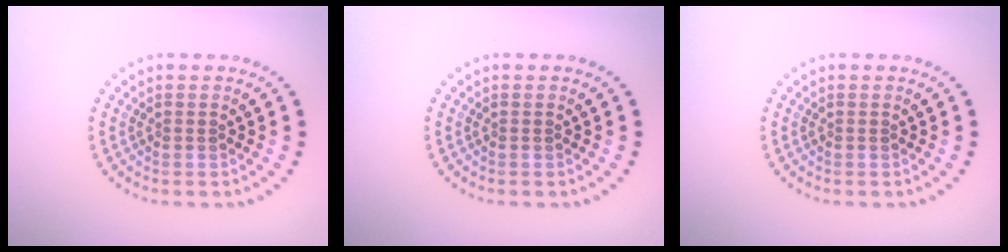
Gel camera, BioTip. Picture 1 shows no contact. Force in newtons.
{"total": 0.0}
{"total": 0.0}